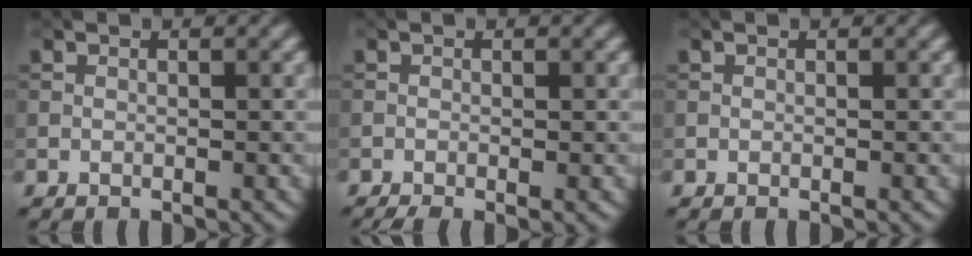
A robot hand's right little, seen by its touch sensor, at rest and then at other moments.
{"total": 1.3, "force": [-0.8, 0.3, 1.0], "torque": [-0.019, -0.006, -0.017]}
{"total": 0.0}